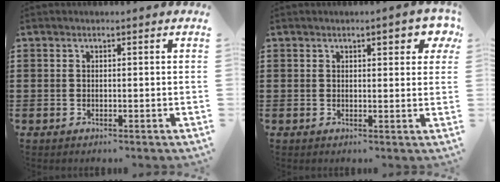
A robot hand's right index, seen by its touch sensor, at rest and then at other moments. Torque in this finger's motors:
{"motor_torque": [0.43, 0.11, 0.14, 0.01]}